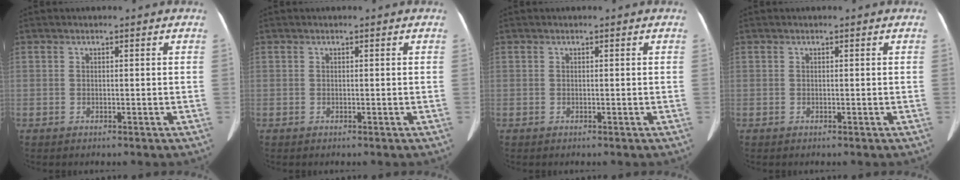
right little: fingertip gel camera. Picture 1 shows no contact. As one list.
[{"total": 0.0}, {"total": 0.0}, {"total": 0.0}]